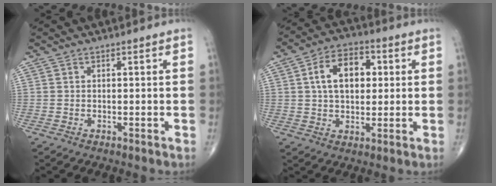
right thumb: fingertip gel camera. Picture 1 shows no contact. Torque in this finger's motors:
{"motor_torque": [0.43, 2.71, 1.04, -0.02, 0.12]}